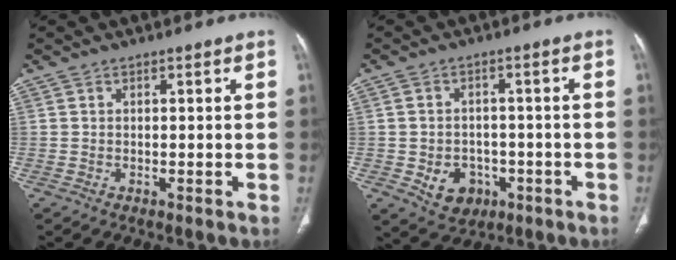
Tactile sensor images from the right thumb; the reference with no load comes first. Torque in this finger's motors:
{"motor_torque": [-0.29, 0.38, -0.20, 0.26, 0.14]}